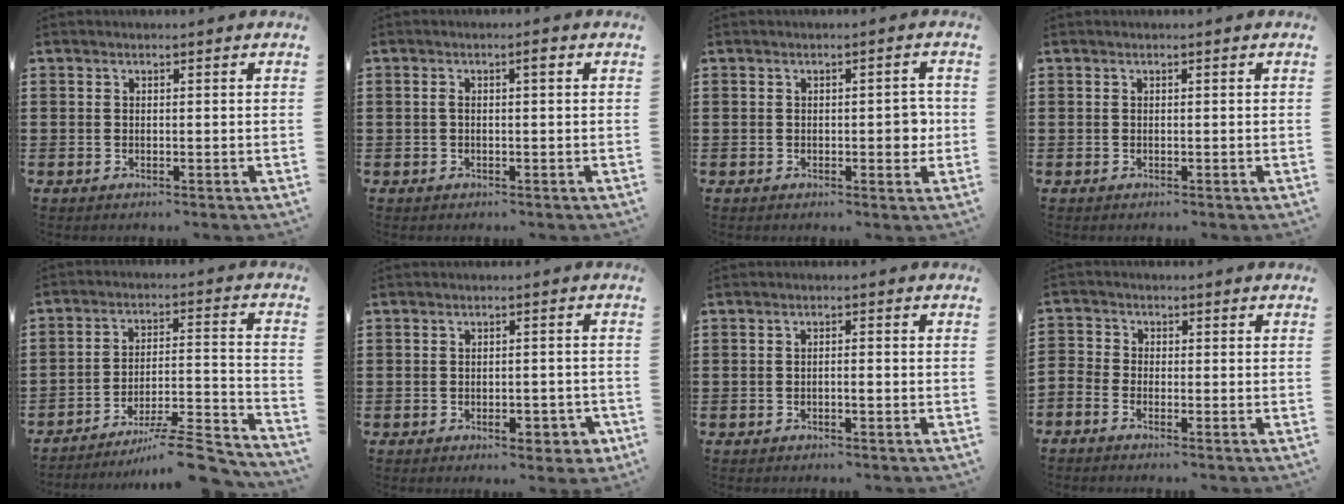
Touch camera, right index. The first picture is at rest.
{"total": 1.7, "force": [0.1, 0.3, 1.7], "torque": [-0.023, 0.000, -0.002]}
{"total": 3.0, "force": [-0.2, 1.4, 2.6], "torque": [-0.032, -0.003, -0.008]}
{"total": 0.0}
{"total": 9.3, "force": [-8.0, 0.8, 4.7], "torque": [-0.063, 0.015, -0.153]}
{"total": 3.7, "force": [-2.1, 1.7, 2.6], "torque": [-0.041, 0.004, -0.036]}
{"total": 1.0, "force": [-0.5, 0.0, 0.8], "torque": [-0.016, -0.006, -0.007]}
{"total": 1.7, "force": [-1.6, 0.2, 0.0], "torque": [-0.006, 0.001, -0.034]}